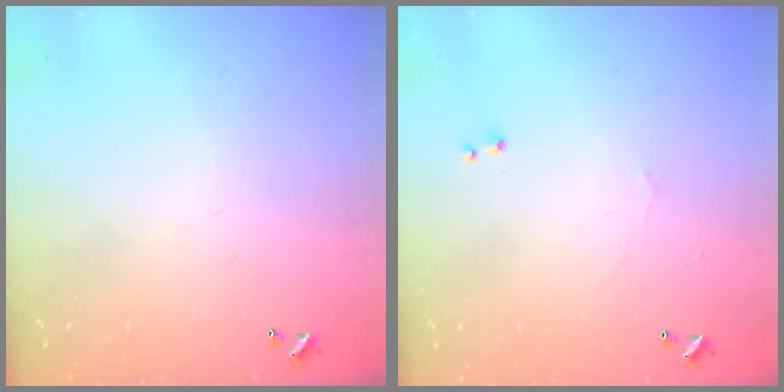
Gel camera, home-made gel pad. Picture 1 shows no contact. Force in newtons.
{"total": 1.0, "press": 0.5, "slide": 0.8}